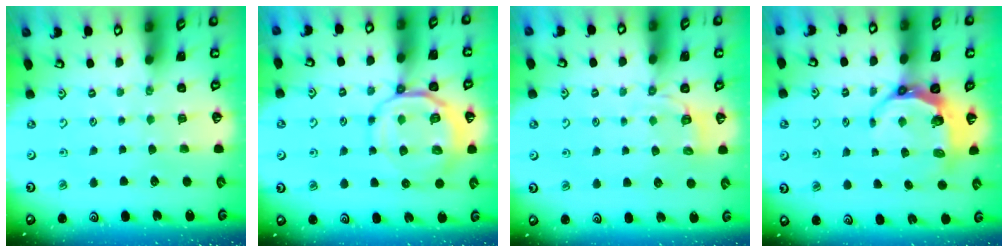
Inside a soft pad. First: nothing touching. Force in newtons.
{"total": 10.2, "press": 10.0, "slide": 1.8}
{"total": 2.7, "press": 1.4, "slide": 2.3}
{"total": 7.5, "press": 6.5, "slide": 3.8}